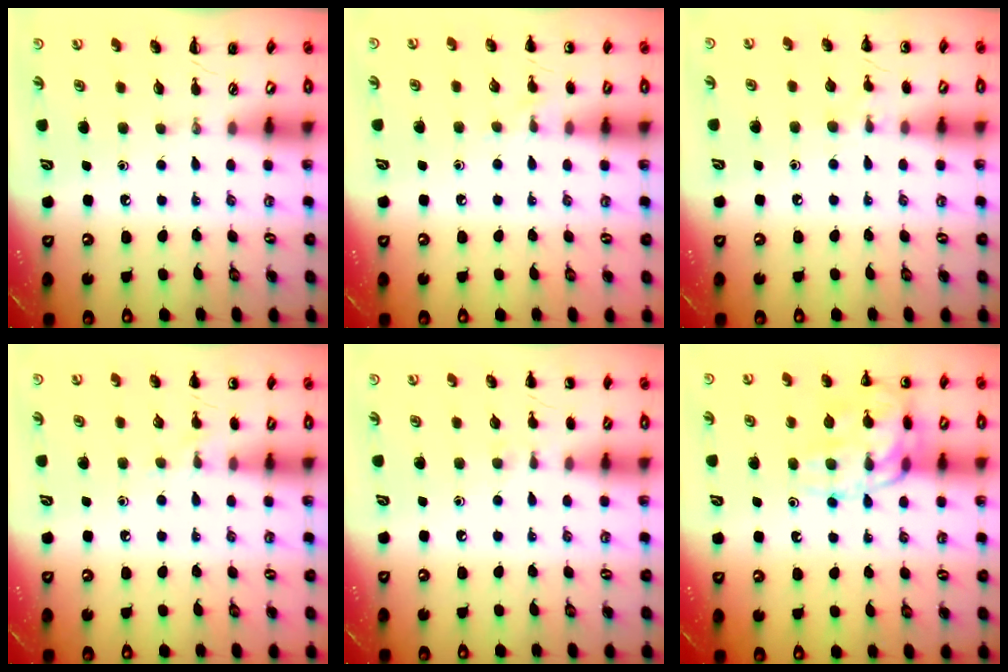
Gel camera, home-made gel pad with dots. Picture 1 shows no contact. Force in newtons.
{"total": 5.4, "press": 5.2, "slide": 1.7}
{"total": 6.8, "press": 6.6, "slide": 1.8}
{"total": 5.4, "press": 5.2, "slide": 1.7}
{"total": 5.8, "press": 5.6, "slide": 1.6}
{"total": 15.8, "press": 15.8, "slide": 1.1}